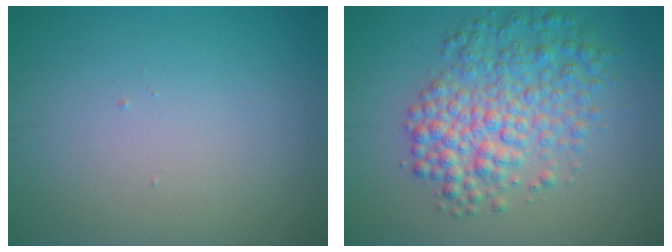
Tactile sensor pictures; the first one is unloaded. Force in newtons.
{"total": 6.1, "press": 6.1, "slide": 0.1}